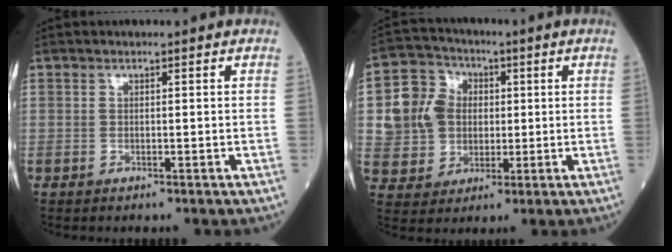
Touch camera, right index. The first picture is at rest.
{"total": 11.0, "force": [1.1, 10.3, 3.7], "torque": [-0.098, 0.038, 0.030]}